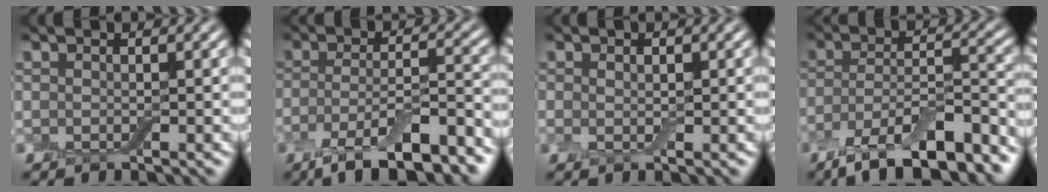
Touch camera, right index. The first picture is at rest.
{"total": 8.7, "force": [-5.5, 2.4, 6.4], "torque": [-0.110, -0.004, -0.099]}
{"total": 1.2, "force": [0.1, 0.6, 1.0], "torque": [-0.017, 0.002, 0.000]}
{"total": 10.3, "force": [-7.5, 3.3, 6.2], "torque": [-0.109, -0.003, -0.129]}